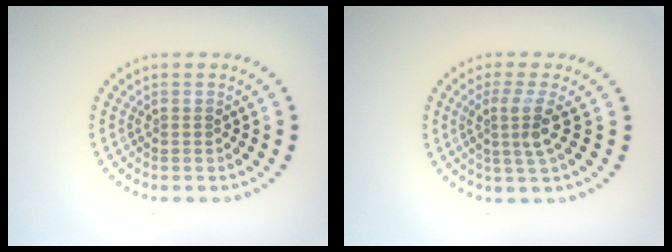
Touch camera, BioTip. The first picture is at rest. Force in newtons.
{"total": 2.7, "press": 1.9, "slide": 1.9}